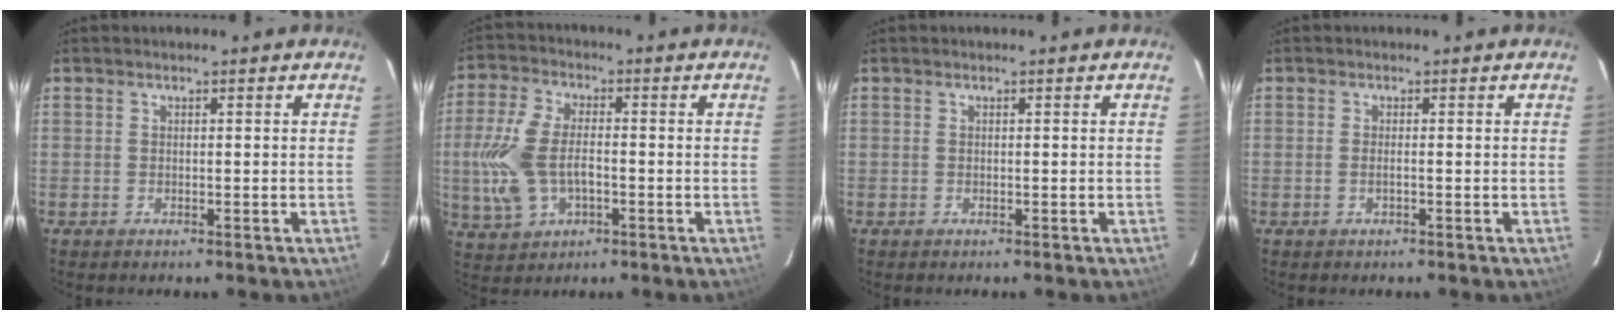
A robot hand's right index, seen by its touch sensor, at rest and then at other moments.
{"total": 11.6, "force": [-1.7, 6.7, 9.3], "torque": [-0.211, 0.005, -0.028]}
{"total": 0.0}
{"total": 0.9, "force": [-0.4, -0.1, 0.8], "torque": [-0.016, 0.002, -0.007]}